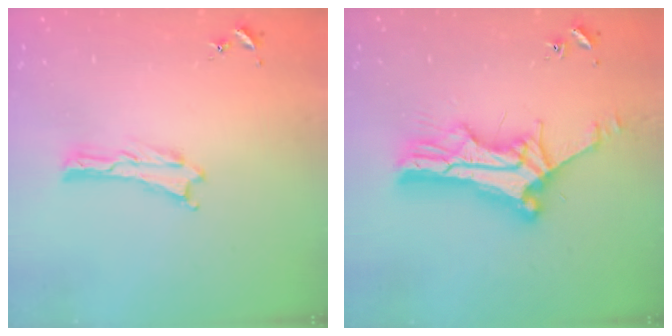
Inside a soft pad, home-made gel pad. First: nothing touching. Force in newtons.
{"total": 11.6, "press": 11.6, "slide": 1.1}